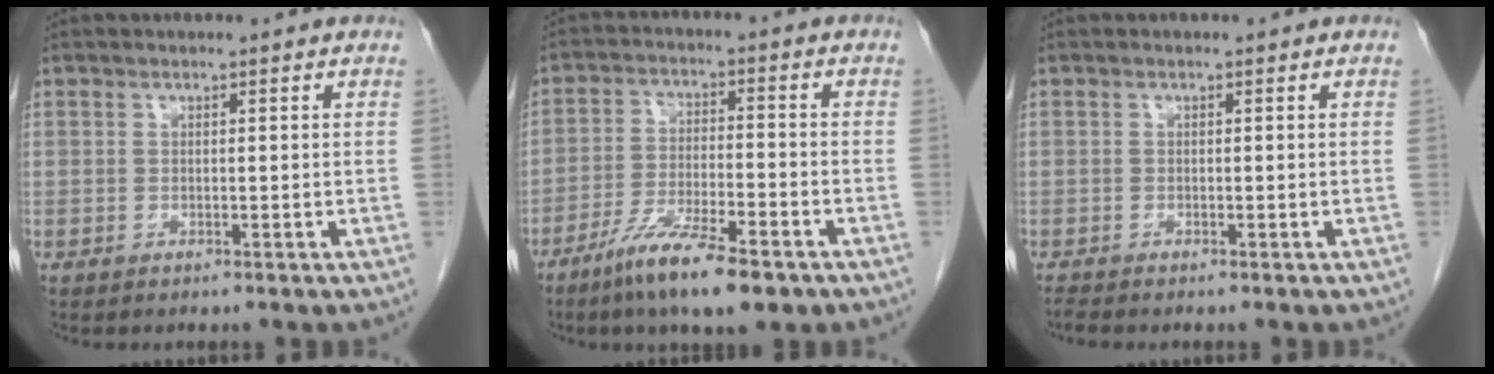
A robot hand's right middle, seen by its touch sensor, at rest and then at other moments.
{"total": 13.6, "force": [-8.8, 1.8, 10.1], "torque": [-0.170, -0.032, -0.144]}
{"total": 0.7, "force": [-0.6, -0.2, 0.1], "torque": [-0.008, -0.004, -0.014]}